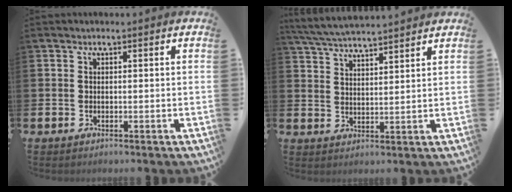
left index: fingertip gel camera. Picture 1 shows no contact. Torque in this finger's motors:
{"motor_torque": [0.97, -1.16, 0.38, 0.19]}